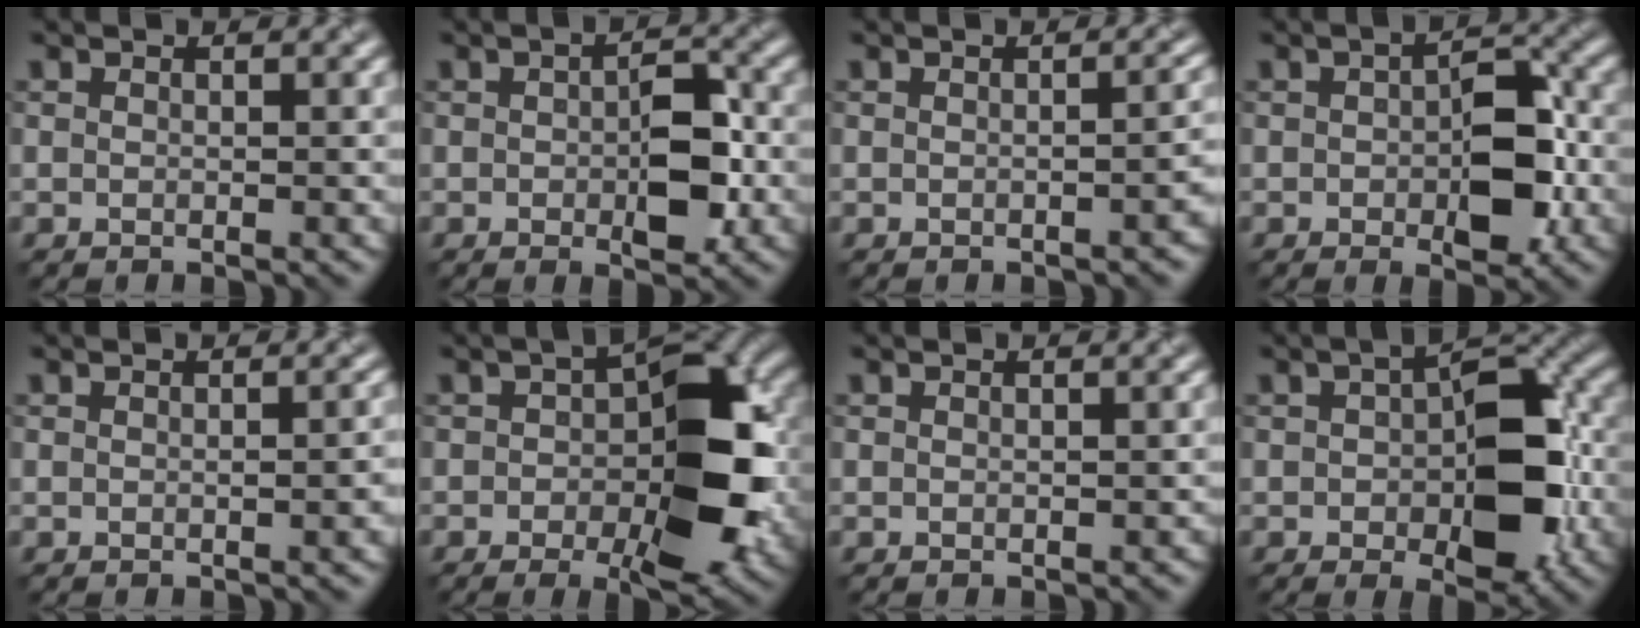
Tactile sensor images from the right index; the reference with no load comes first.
{"total": 4.8, "force": [-0.6, 2.3, 4.2], "torque": [-0.067, -0.004, -0.008]}
{"total": 2.9, "force": [-0.8, 1.3, 2.5], "torque": [-0.022, -0.002, -0.006]}
{"total": 6.1, "force": [-0.8, 3.1, 5.1], "torque": [-0.072, -0.004, -0.012]}
{"total": 2.2, "force": [-0.2, 0.8, 2.1], "torque": [-0.015, 0.004, 0.004]}
{"total": 10.0, "force": [-1.5, 4.9, 8.6], "torque": [-0.112, 0.005, -0.026]}
{"total": 0.0}
{"total": 9.0, "force": [-1.0, 4.8, 7.6], "torque": [-0.107, 0.002, -0.014]}